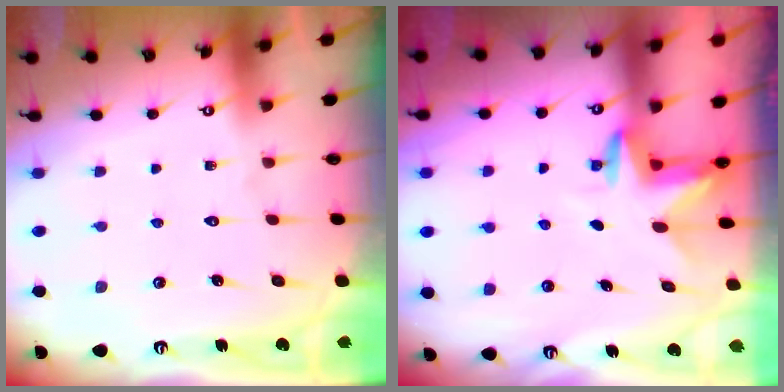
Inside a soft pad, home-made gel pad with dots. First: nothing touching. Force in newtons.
{"total": 3.4, "press": 3.4, "slide": 0.3}